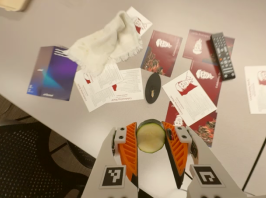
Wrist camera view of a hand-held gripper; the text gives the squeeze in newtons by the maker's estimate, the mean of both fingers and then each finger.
{"total": 12.4, "left": 12.6, "right": 12.1}